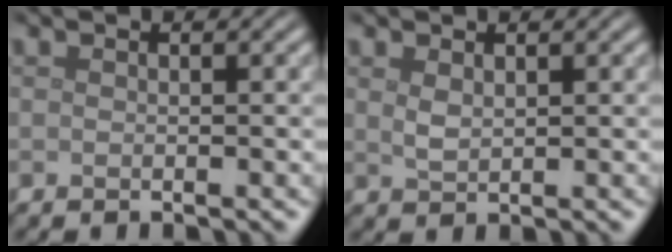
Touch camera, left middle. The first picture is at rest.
{"total": 1.3, "force": [0.7, 0.7, 0.9], "torque": [-0.022, -0.002, 0.019]}